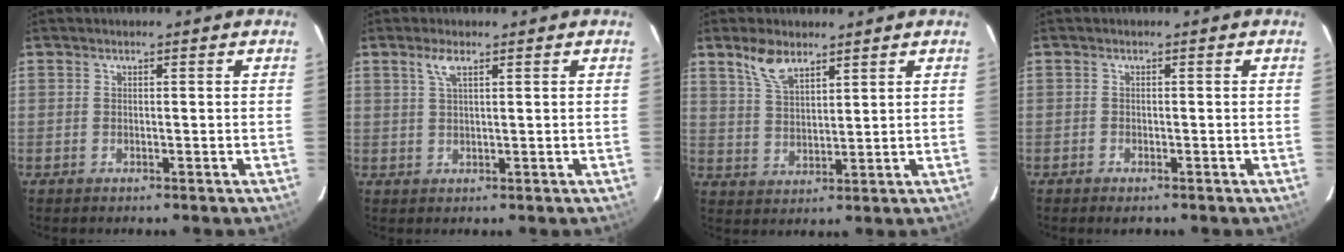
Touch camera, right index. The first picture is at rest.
{"total": 2.5, "force": [1.5, 0.5, 2.0], "torque": [-0.040, 0.005, 0.029]}
{"total": 6.4, "force": [4.6, 2.7, 3.5], "torque": [-0.067, 0.007, 0.094]}
{"total": 1.5, "force": [-1.1, 0.7, 0.6], "torque": [-0.018, -0.002, -0.022]}